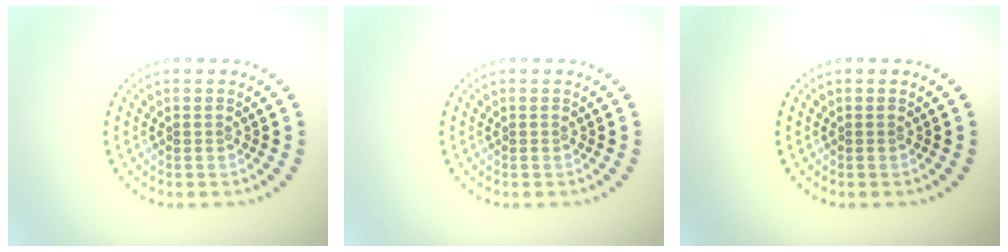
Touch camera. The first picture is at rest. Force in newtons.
{"total": 0.0}
{"total": 0.0}